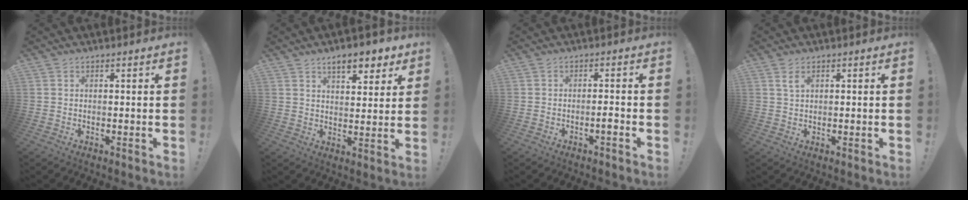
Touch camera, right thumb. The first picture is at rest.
{"total": 8.2, "force": [5.5, 3.0, 5.2], "torque": [-0.068, -0.023, 0.094]}
{"total": 2.4, "force": [-1.2, 0.1, 2.0], "torque": [-0.036, 0.003, -0.020]}
{"total": 2.8, "force": [1.4, 1.3, 2.1], "torque": [-0.040, 0.002, 0.024]}